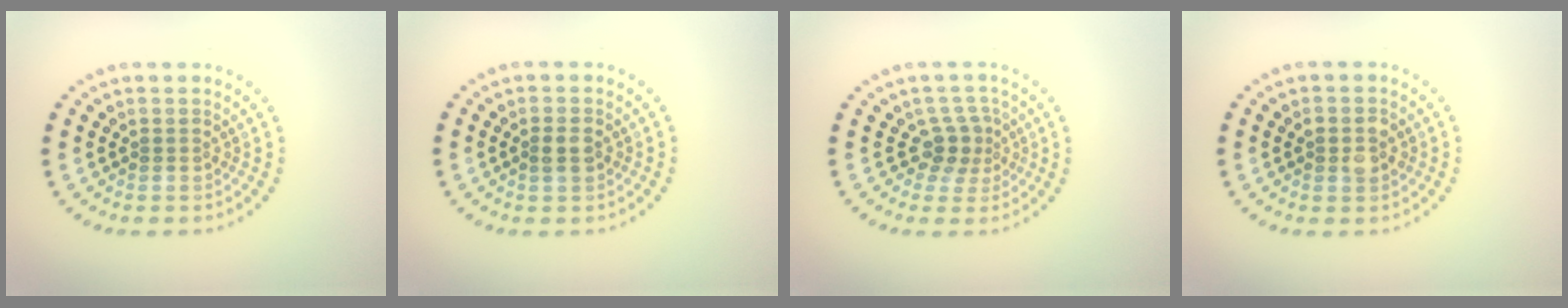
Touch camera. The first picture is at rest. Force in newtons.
{"total": 1.5, "press": 1.5, "slide": 0.3}
{"total": 2.5, "press": 1.7, "slide": 1.8}
{"total": 2.4, "press": 2.4, "slide": 0.1}